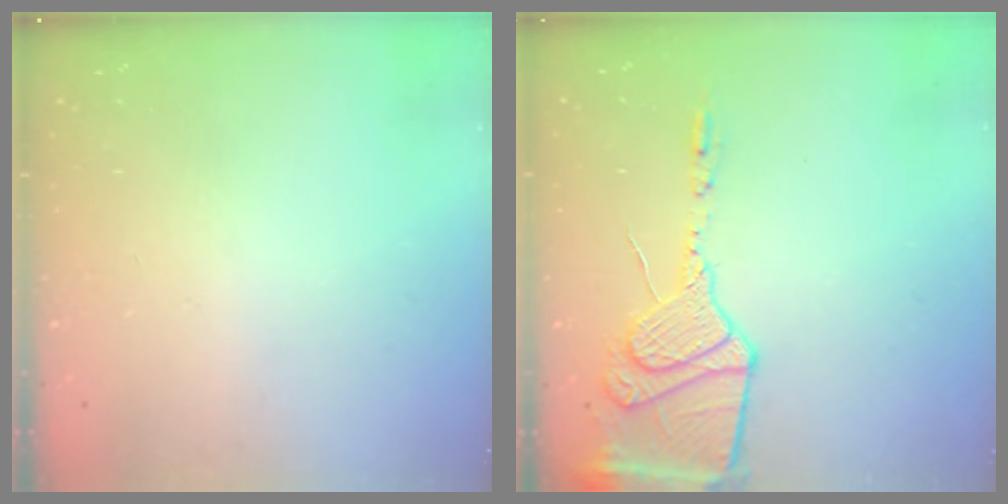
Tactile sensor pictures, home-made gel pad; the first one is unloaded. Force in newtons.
{"total": 15.2, "press": 15.1, "slide": 2.1}